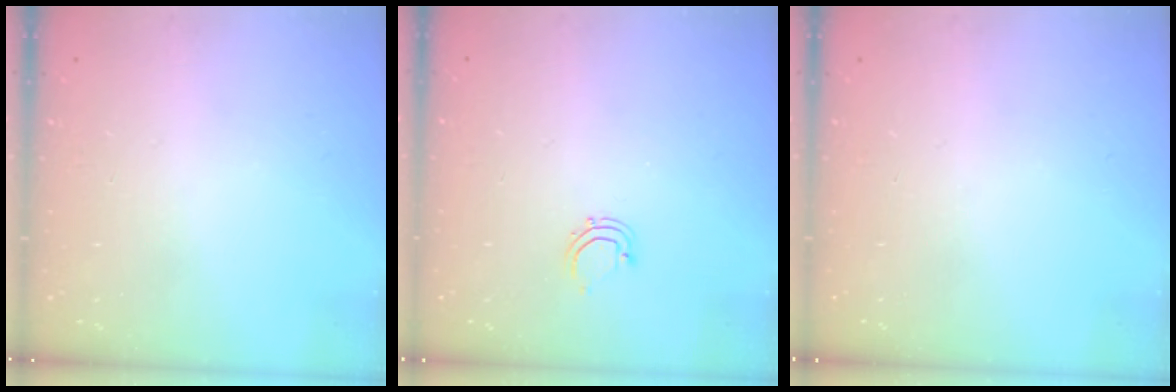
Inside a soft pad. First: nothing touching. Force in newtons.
{"total": 3.9, "press": 3.8, "slide": 0.7}
{"total": 0.0}